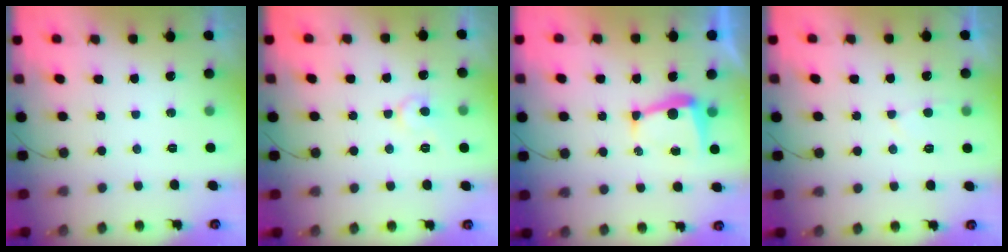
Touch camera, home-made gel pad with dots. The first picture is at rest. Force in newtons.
{"total": 7.1, "press": 7.1, "slide": 0.4}
{"total": 5.6, "press": 5.6, "slide": 0.6}
{"total": 4.9, "press": 4.9, "slide": 0.3}